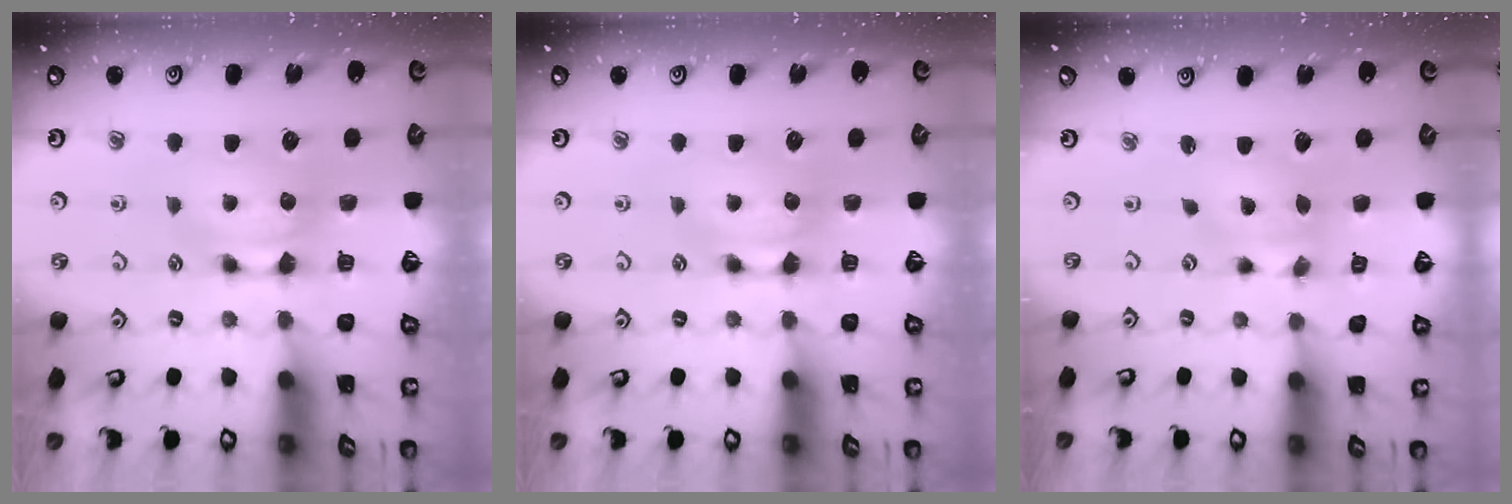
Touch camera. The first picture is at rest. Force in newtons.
{"total": 0.0}
{"total": 2.0, "press": 1.3, "slide": 1.5}